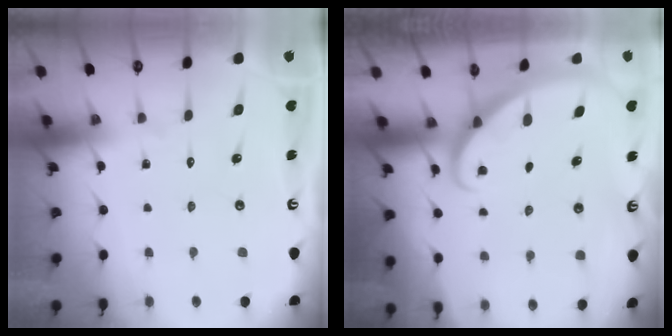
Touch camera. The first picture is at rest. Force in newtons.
{"total": 2.0, "press": 2.0, "slide": 0.1}